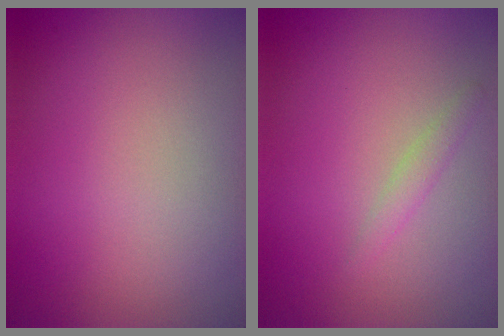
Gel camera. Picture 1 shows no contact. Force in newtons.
{"total": 1.1, "press": 1.1, "slide": 0.2}